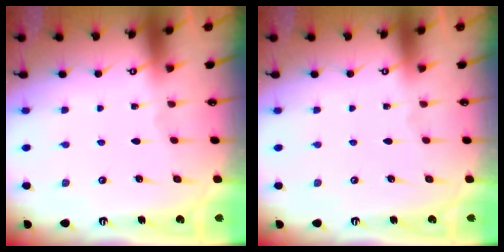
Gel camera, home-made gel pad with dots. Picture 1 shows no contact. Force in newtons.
{"total": 0.0}